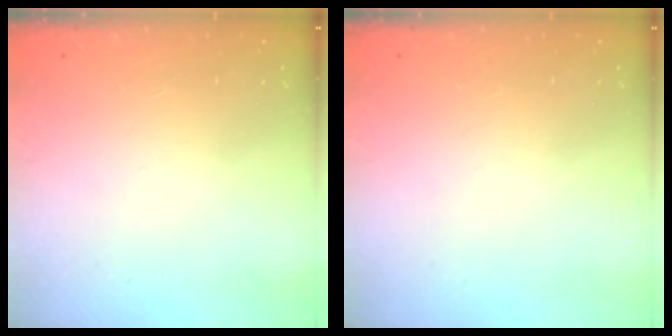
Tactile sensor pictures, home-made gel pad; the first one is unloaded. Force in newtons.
{"total": 0.0}